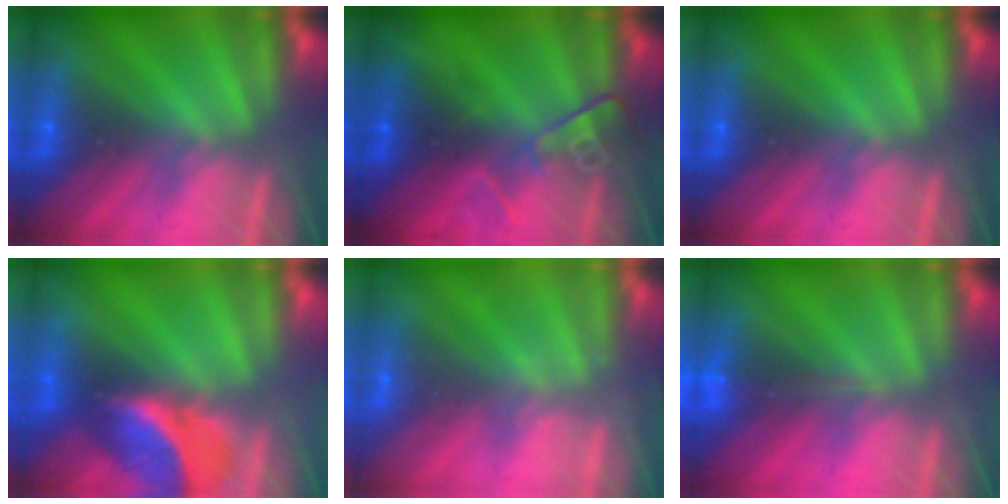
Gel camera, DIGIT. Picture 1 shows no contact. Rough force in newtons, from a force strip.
{"total": 2.5}
{"total": 0.0}
{"total": 2.8}
{"total": 2.2}
{"total": 1.8}